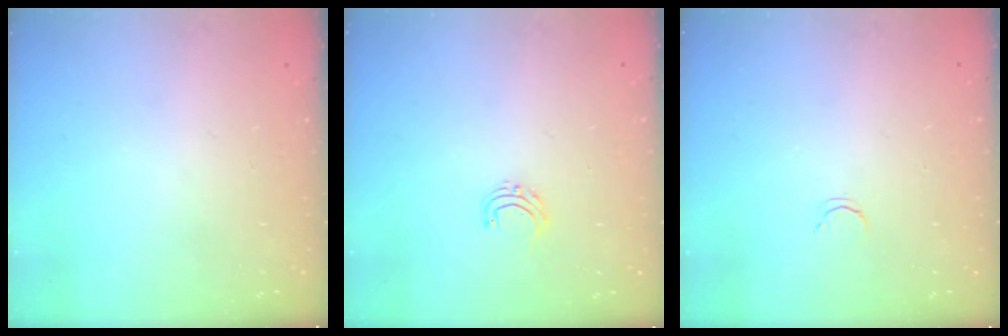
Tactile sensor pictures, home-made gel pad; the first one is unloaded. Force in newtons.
{"total": 4.7, "press": 4.7, "slide": 0.3}
{"total": 2.1, "press": 2.1, "slide": 0.4}